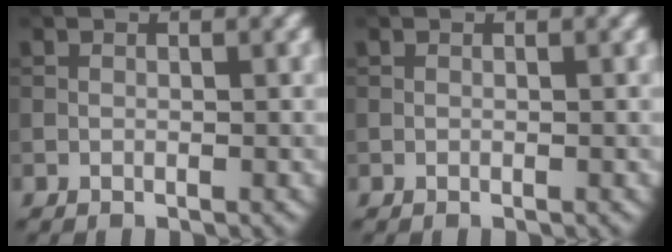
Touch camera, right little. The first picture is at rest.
{"total": 0.0}